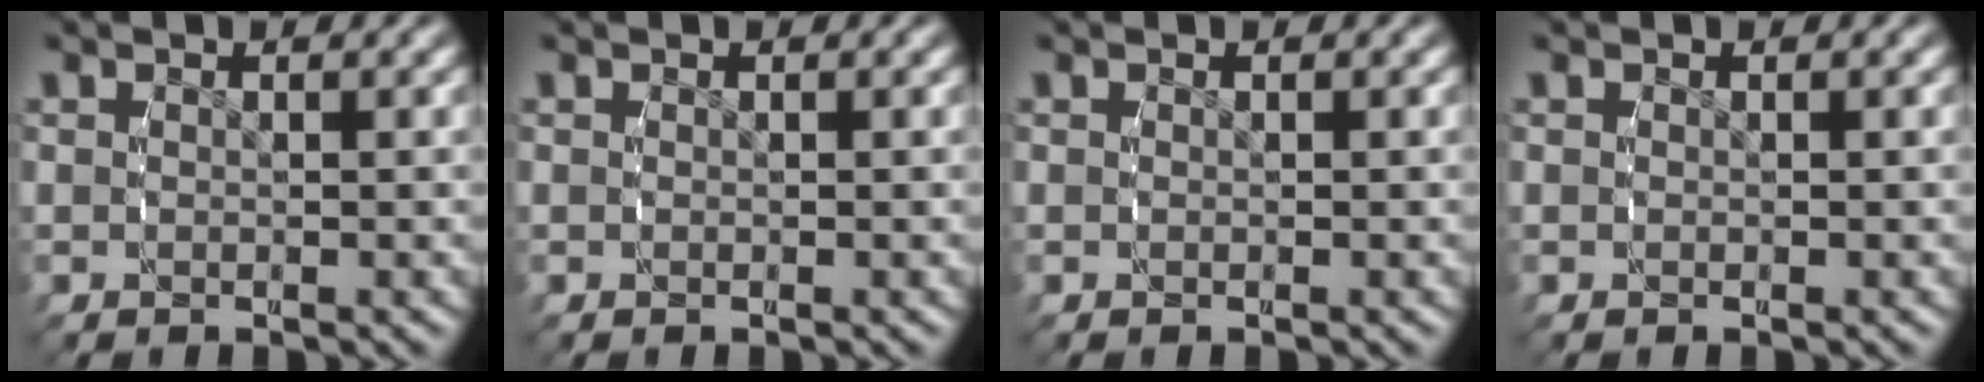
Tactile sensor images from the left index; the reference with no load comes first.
{"total": 0.0}
{"total": 0.0}
{"total": 0.0}